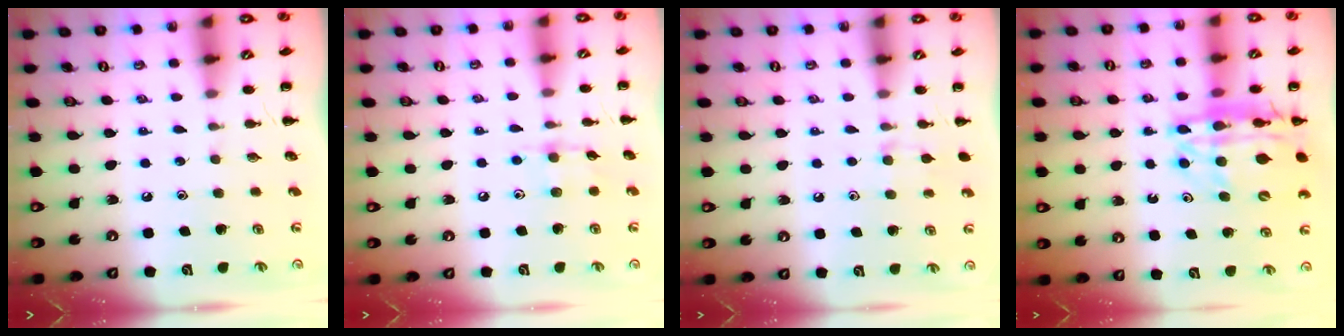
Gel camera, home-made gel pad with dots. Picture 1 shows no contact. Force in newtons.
{"total": 5.3, "press": 5.1, "slide": 1.2}
{"total": 6.4, "press": 6.0, "slide": 2.2}
{"total": 18.6, "press": 18.0, "slide": 4.4}